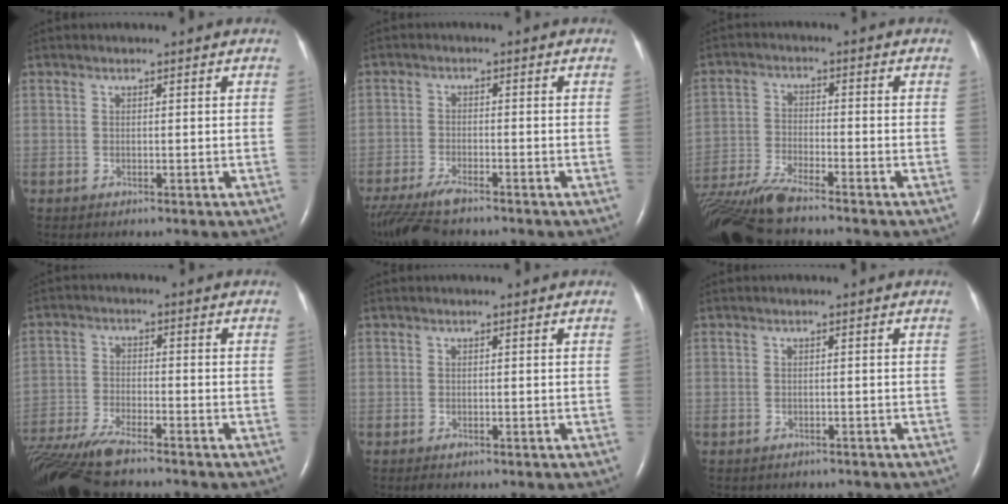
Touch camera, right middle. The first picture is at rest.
{"total": 8.1, "force": [-6.8, 1.3, 4.2], "torque": [-0.079, -0.023, -0.119]}
{"total": 11.6, "force": [-10.2, 0.4, 5.5], "torque": [-0.104, -0.025, -0.182]}
{"total": 12.6, "force": [-10.8, 1.5, 6.3], "torque": [-0.117, -0.028, -0.184]}
{"total": 0.6, "force": [-0.4, 0.2, 0.4], "torque": [-0.010, -0.001, -0.005]}
{"total": 2.5, "force": [-2.2, 1.1, 0.4], "torque": [-0.012, -0.001, -0.026]}